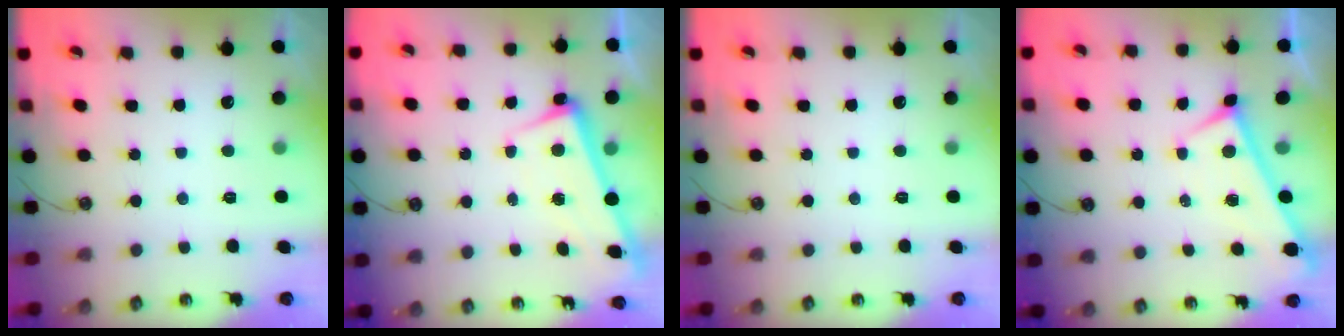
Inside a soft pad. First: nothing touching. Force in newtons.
{"total": 2.3, "press": 2.2, "slide": 0.8}
{"total": 0.0}
{"total": 0.0}